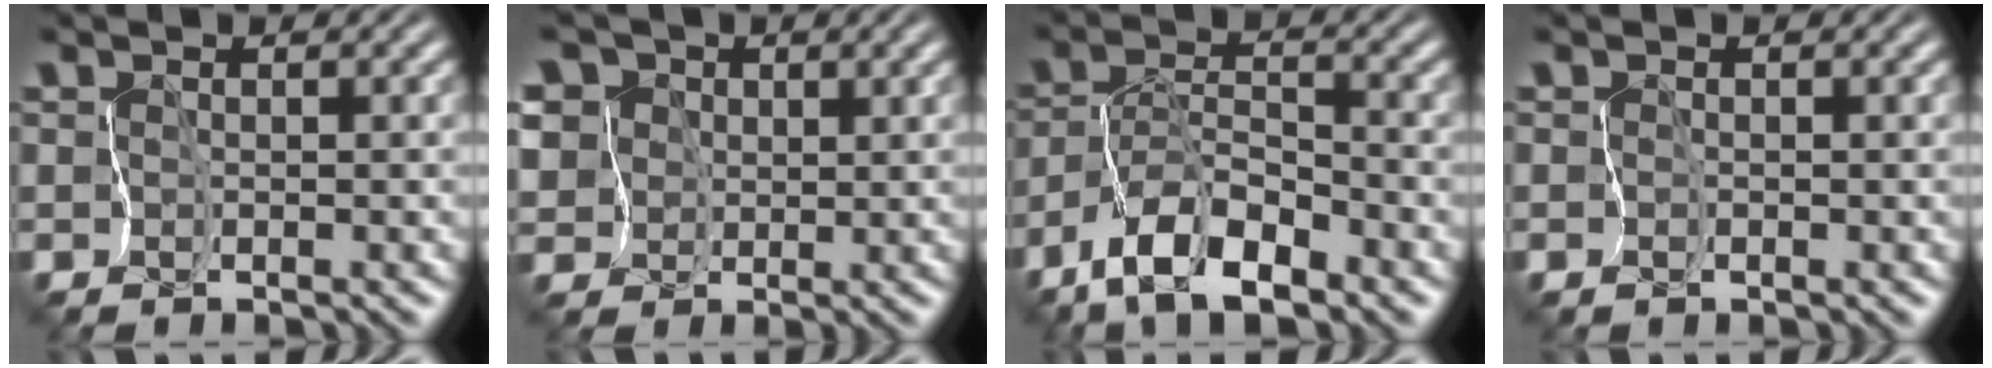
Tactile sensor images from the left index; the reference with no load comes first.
{"total": 8.9, "force": [4.8, 6.7, 3.4], "torque": [-0.081, 0.041, 0.054]}
{"total": 6.9, "force": [-4.8, 2.3, 4.4], "torque": [-0.077, 0.005, -0.090]}
{"total": 0.0}